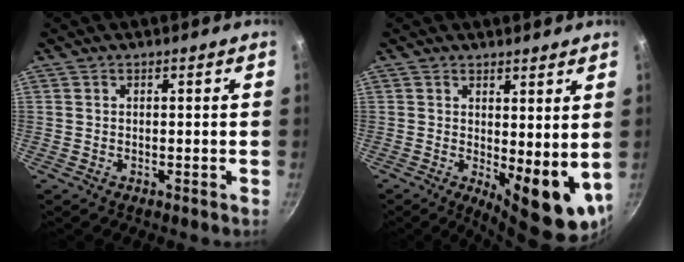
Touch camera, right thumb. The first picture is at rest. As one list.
[{"total": 10.6, "force": [1.0, 4.2, 9.7], "torque": [-0.109, -0.021, 0.024]}]